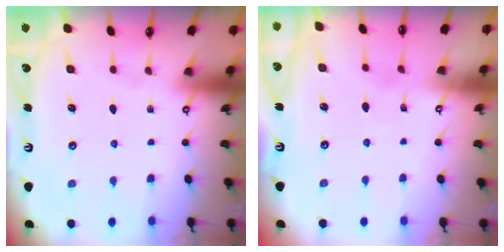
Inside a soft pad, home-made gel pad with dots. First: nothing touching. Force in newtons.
{"total": 6.2, "press": 6.1, "slide": 0.6}